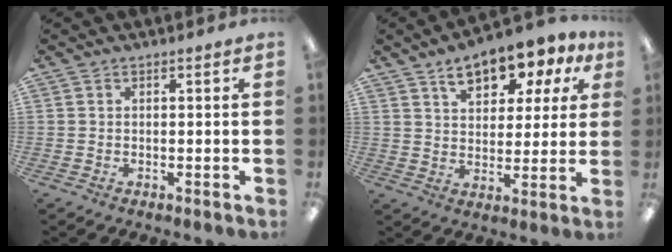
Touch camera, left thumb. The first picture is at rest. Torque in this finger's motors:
{"motor_torque": [0.37, 0.51, -0.01, 0.29, 0.11]}